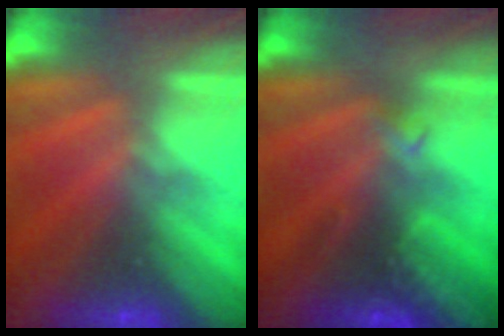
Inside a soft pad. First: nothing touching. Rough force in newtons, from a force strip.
{"total": 2.7}